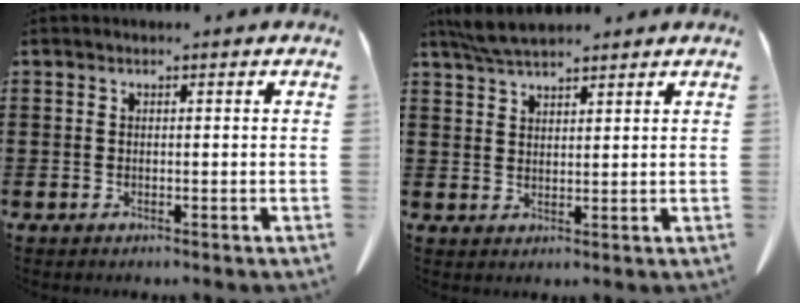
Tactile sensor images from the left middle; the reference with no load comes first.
{"total": 4.1, "force": [3.5, 0.8, 1.9], "torque": [-0.046, -0.005, 0.066]}